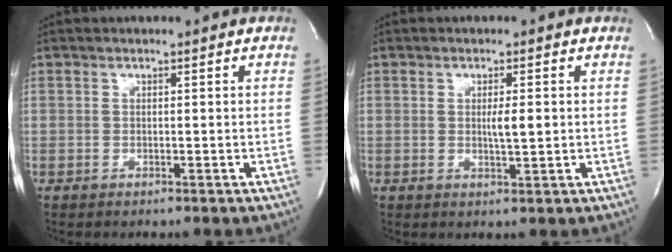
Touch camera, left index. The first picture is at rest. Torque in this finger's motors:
{"motor_torque": [0.31, 0.12, 0.04, 0.05]}